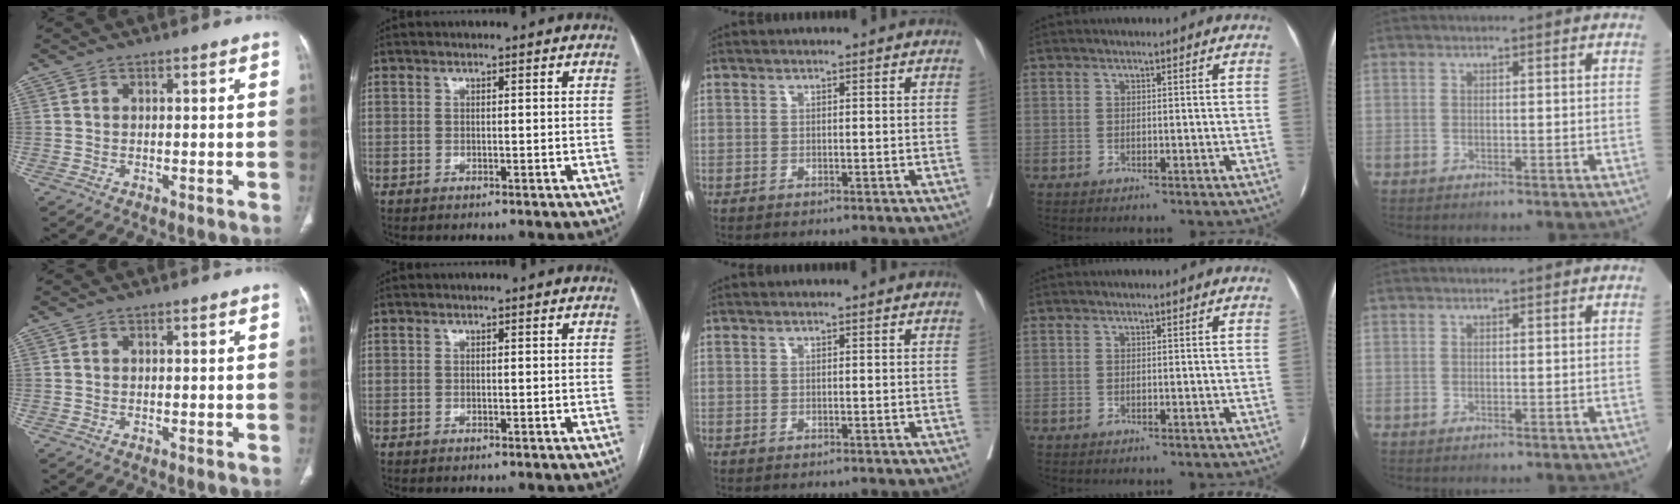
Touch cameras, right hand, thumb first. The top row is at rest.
{}